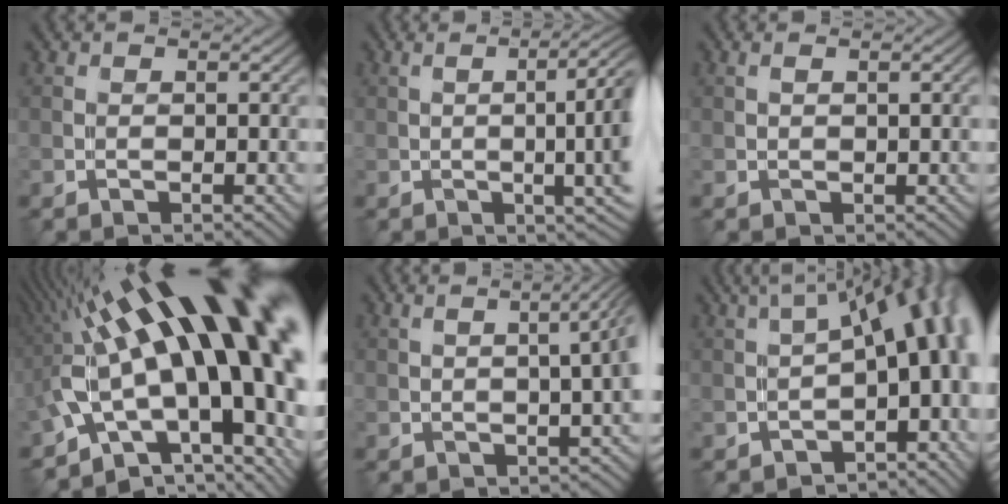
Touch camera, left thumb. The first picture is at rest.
{"total": 9.2, "force": [0.5, 2.3, 8.9], "torque": [-0.095, 0.000, 0.019]}
{"total": 1.2, "force": [0.3, 0.3, 1.1], "torque": [-0.015, 0.001, 0.007]}
{"total": 21.2, "force": [4.5, 8.0, 19.1], "torque": [-0.302, 0.002, 0.083]}
{"total": 5.5, "force": [0.3, 1.7, 5.2], "torque": [-0.043, 0.014, 0.007]}
{"total": 11.0, "force": [-1.1, 4.1, 10.2], "torque": [-0.127, 0.018, -0.003]}